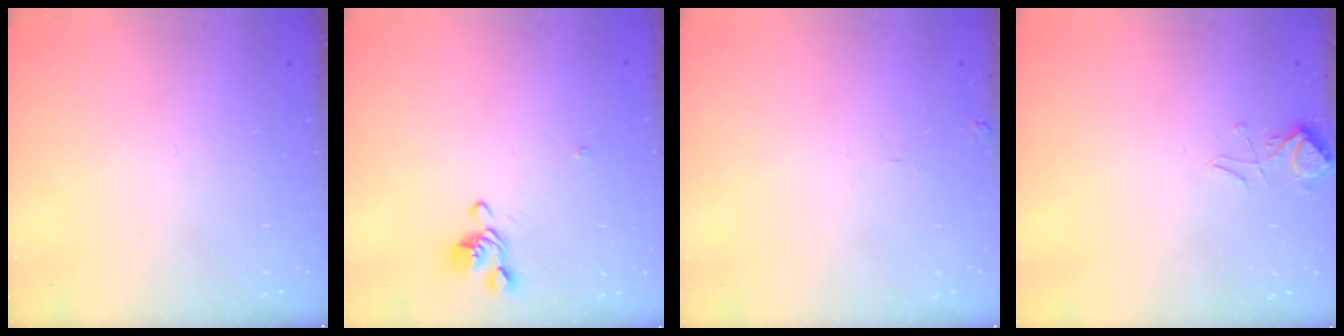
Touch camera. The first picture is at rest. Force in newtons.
{"total": 2.0, "press": 1.9, "slide": 0.8}
{"total": 1.3, "press": 1.3, "slide": 0.3}
{"total": 2.8, "press": 2.8, "slide": 0.5}